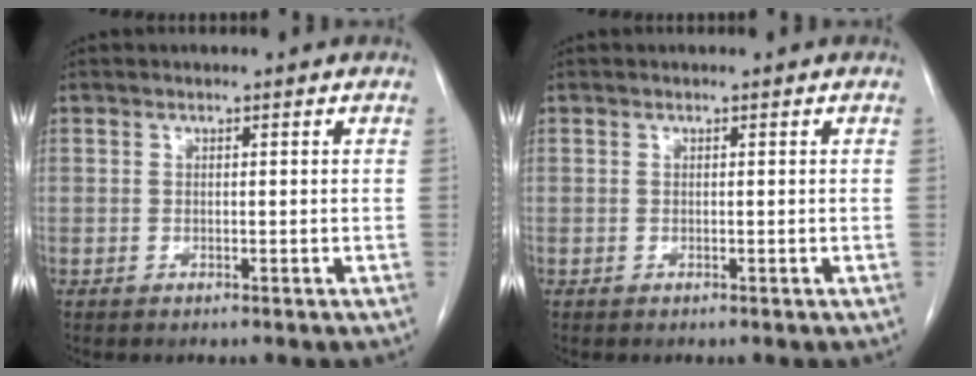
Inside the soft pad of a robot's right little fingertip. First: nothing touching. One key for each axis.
{"total": 0.0}